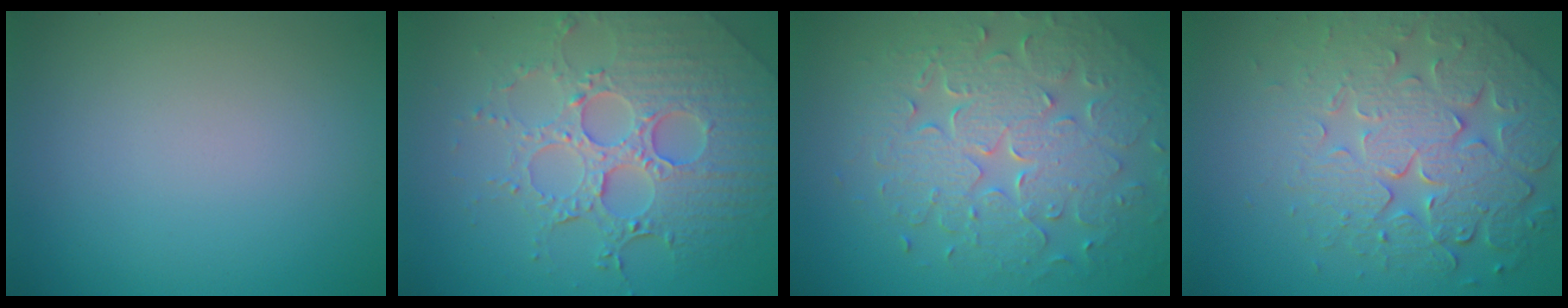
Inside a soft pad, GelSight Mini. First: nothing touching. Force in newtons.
{"total": 7.1, "press": 5.5, "slide": 4.6}
{"total": 8.0, "press": 5.8, "slide": 5.5}
{"total": 8.1, "press": 5.7, "slide": 5.7}